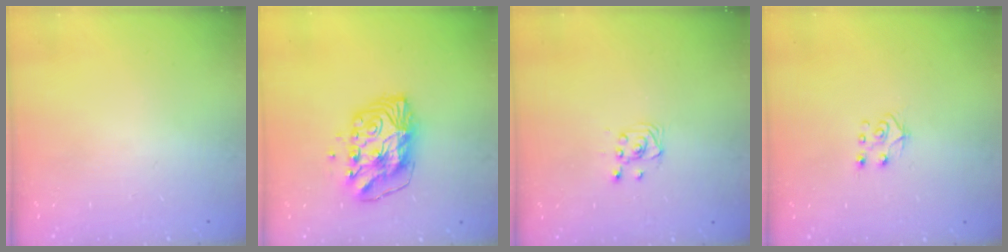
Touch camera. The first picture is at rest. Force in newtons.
{"total": 11.2, "press": 11.2, "slide": 1.1}
{"total": 2.9, "press": 2.9, "slide": 0.4}
{"total": 6.9, "press": 6.9, "slide": 0.6}